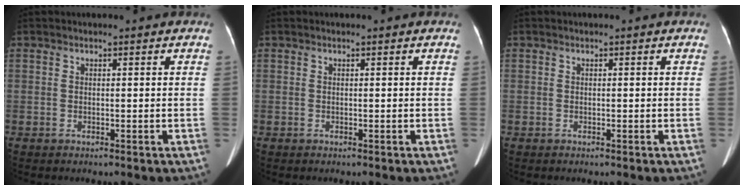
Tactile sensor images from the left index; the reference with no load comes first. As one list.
[{"total": 0.0}, {"total": 0.0}]